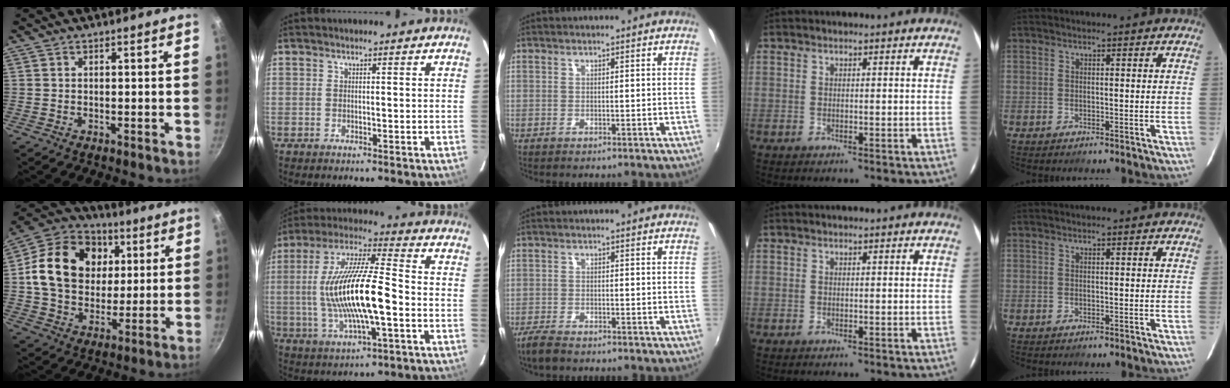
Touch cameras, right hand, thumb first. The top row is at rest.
{"thumb": {"total": 20.7, "force": [4.2, 16.1, 12.3], "torque": [-0.192, 0.010, 0.065]}, "index": {"total": 17.8, "force": [-2.4, 3.6, 17.2], "torque": [-0.337, 0.000, -0.043]}, "middle": {"total": 4.1, "force": [-3.6, 1.0, 1.8], "torque": [-0.057, -0.012, -0.070]}}